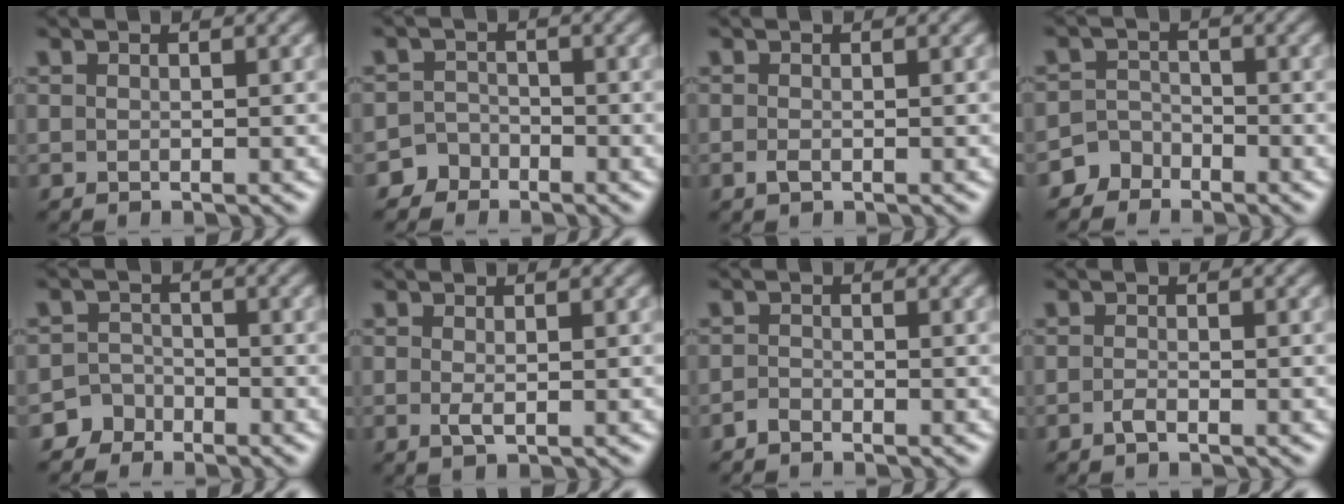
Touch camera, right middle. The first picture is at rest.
{"total": 2.4, "force": [-1.9, 1.4, -0.1], "torque": [0.021, 0.011, -0.038]}
{"total": 0.8, "force": [-0.3, 0.3, 0.7], "torque": [-0.020, -0.001, -0.007]}
{"total": 2.9, "force": [-2.3, 1.6, -0.1], "torque": [0.025, 0.010, -0.047]}
{"total": 3.0, "force": [-2.4, 1.8, -0.1], "torque": [0.029, 0.010, -0.045]}
{"total": 1.1, "force": [0.0, 0.2, 1.0], "torque": [-0.022, 0.000, -0.001]}
{"total": 0.8, "force": [-0.7, 0.2, 0.4], "torque": [-0.008, 0.003, -0.016]}
{"total": 0.9, "force": [-0.6, 0.1, 0.7], "torque": [-0.017, 0.002, -0.011]}